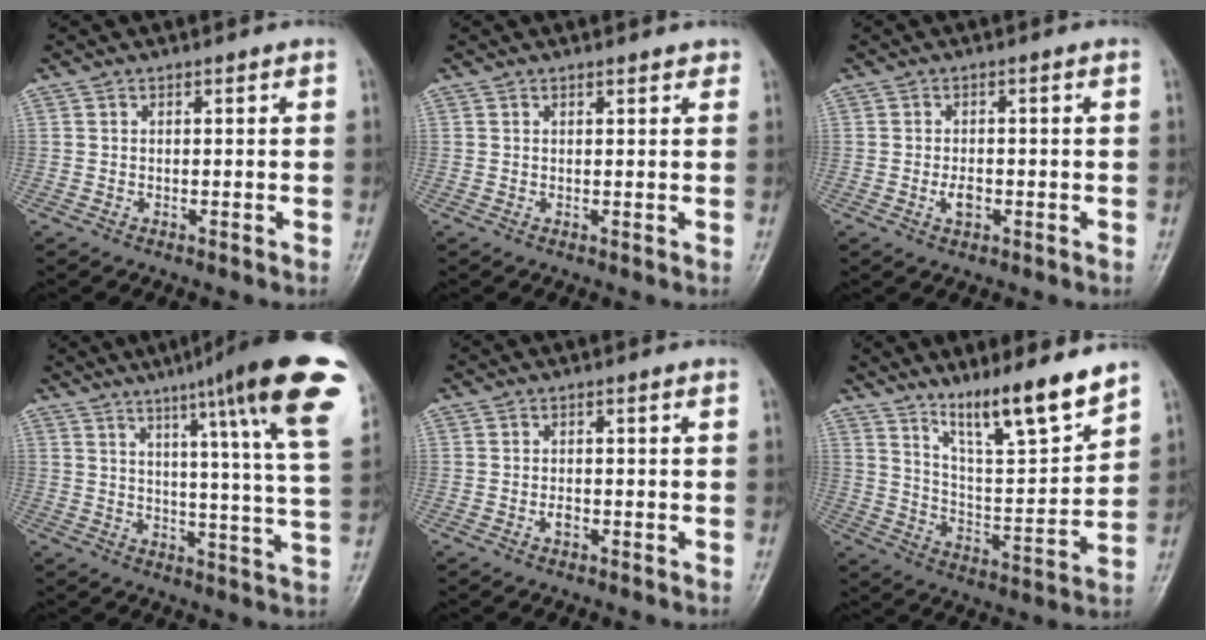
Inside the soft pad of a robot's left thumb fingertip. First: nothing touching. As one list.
[{"total": 1.3, "force": [1.0, 0.4, 0.6], "torque": [-0.007, -0.003, 0.011]}, {"total": 2.6, "force": [-0.8, 1.5, 2.0], "torque": [-0.034, 0.003, -0.013]}, {"total": 22.5, "force": [12.2, 1.9, 18.8], "torque": [-0.245, -0.039, 0.151]}, {"total": 1.3, "force": [-0.6, 0.7, 1.0], "torque": [-0.014, 0.002, -0.010]}, {"total": 13.5, "force": [10.6, 1.9, 8.2], "torque": [-0.116, -0.077, 0.184]}]